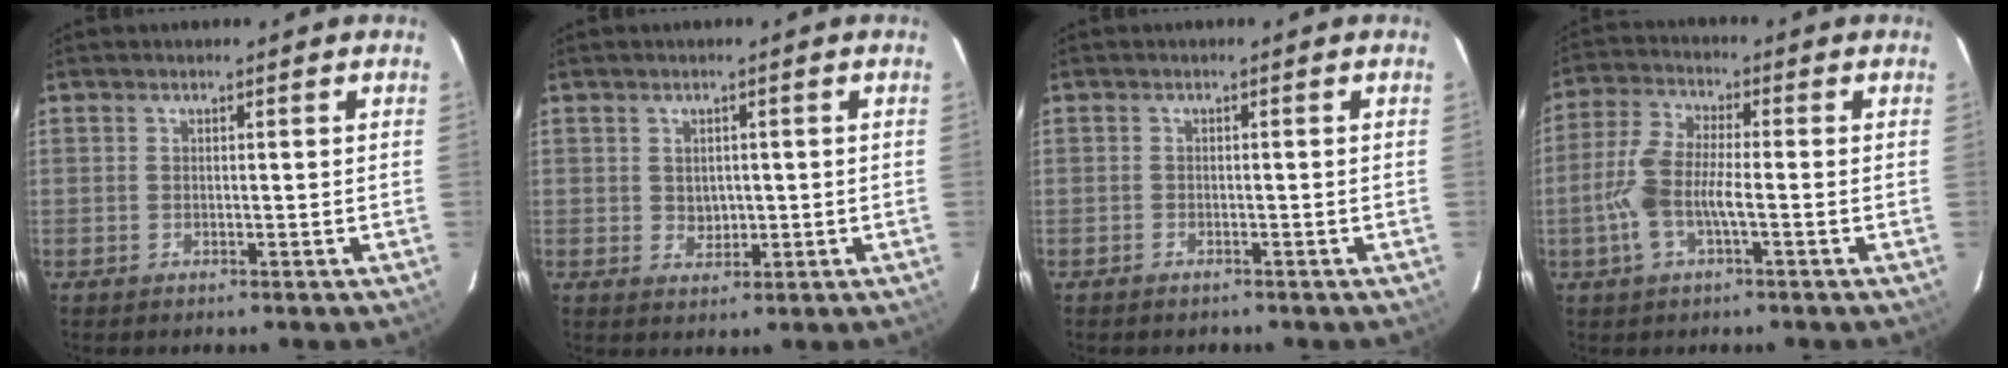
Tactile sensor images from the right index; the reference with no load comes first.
{"total": 2.5, "force": [0.2, 2.2, 1.2], "torque": [-0.017, 0.002, 0.009]}
{"total": 1.2, "force": [-1.0, 0.6, 0.1], "torque": [-0.007, 0.002, -0.014]}
{"total": 8.6, "force": [-2.4, 2.6, 7.8], "torque": [-0.172, 0.005, -0.049]}